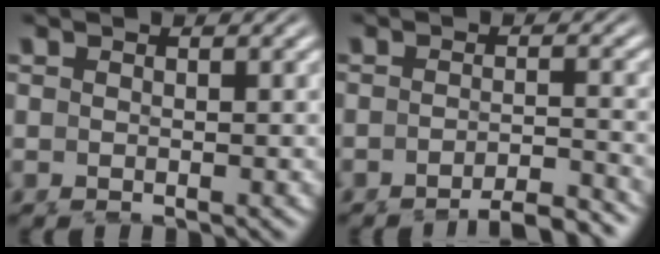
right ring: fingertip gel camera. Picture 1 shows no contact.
{"total": 4.5, "force": [-4.2, 0.0, 1.4], "torque": [-0.011, -0.009, -0.067]}